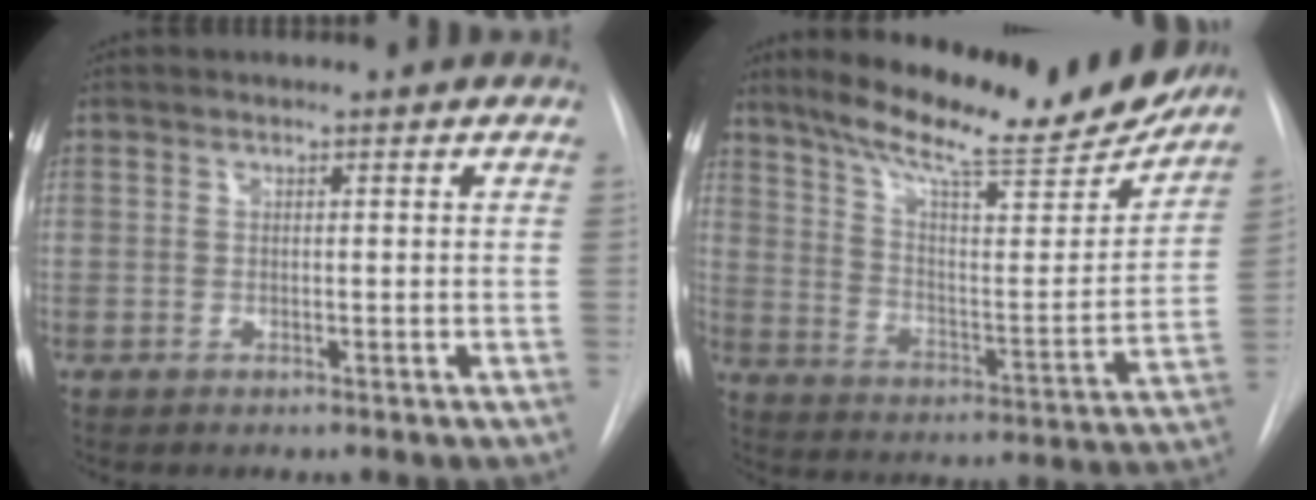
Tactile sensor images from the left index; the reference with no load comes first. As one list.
[{"total": 21.6, "force": [18.6, 3.4, 10.6], "torque": [-0.164, -0.041, 0.263]}]